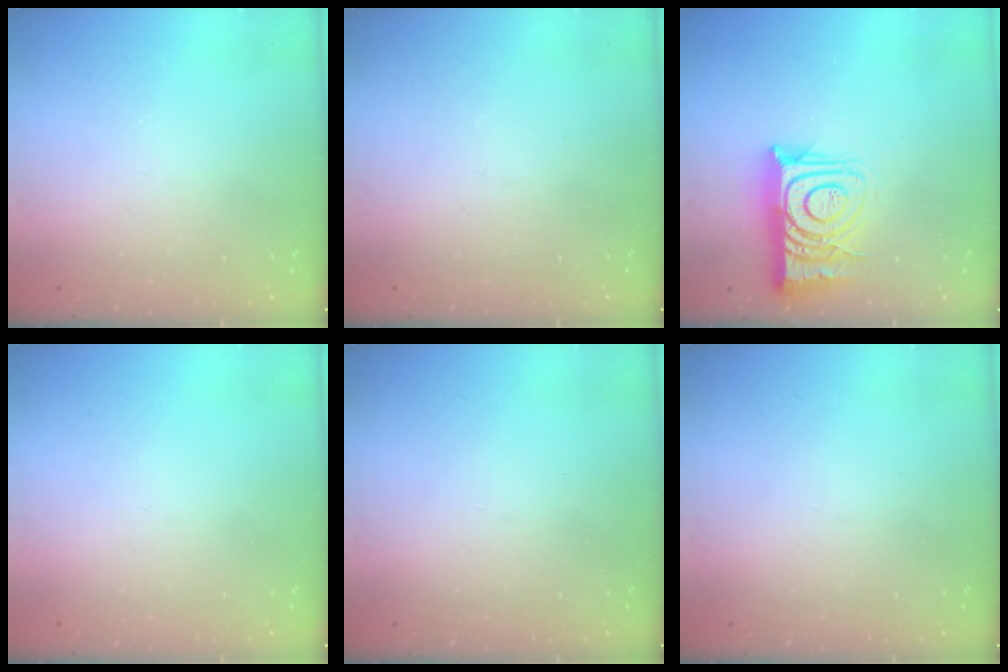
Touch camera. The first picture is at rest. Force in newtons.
{"total": 1.8, "press": 1.8, "slide": 0.1}
{"total": 12.3, "press": 12.3, "slide": 1.3}
{"total": 0.0}
{"total": 0.0}
{"total": 0.0}